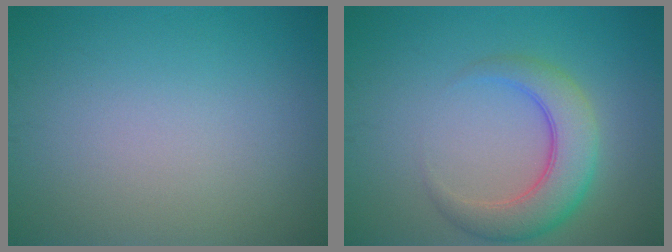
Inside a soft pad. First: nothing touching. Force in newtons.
{"total": 5.1, "press": 5.1, "slide": 0.1}